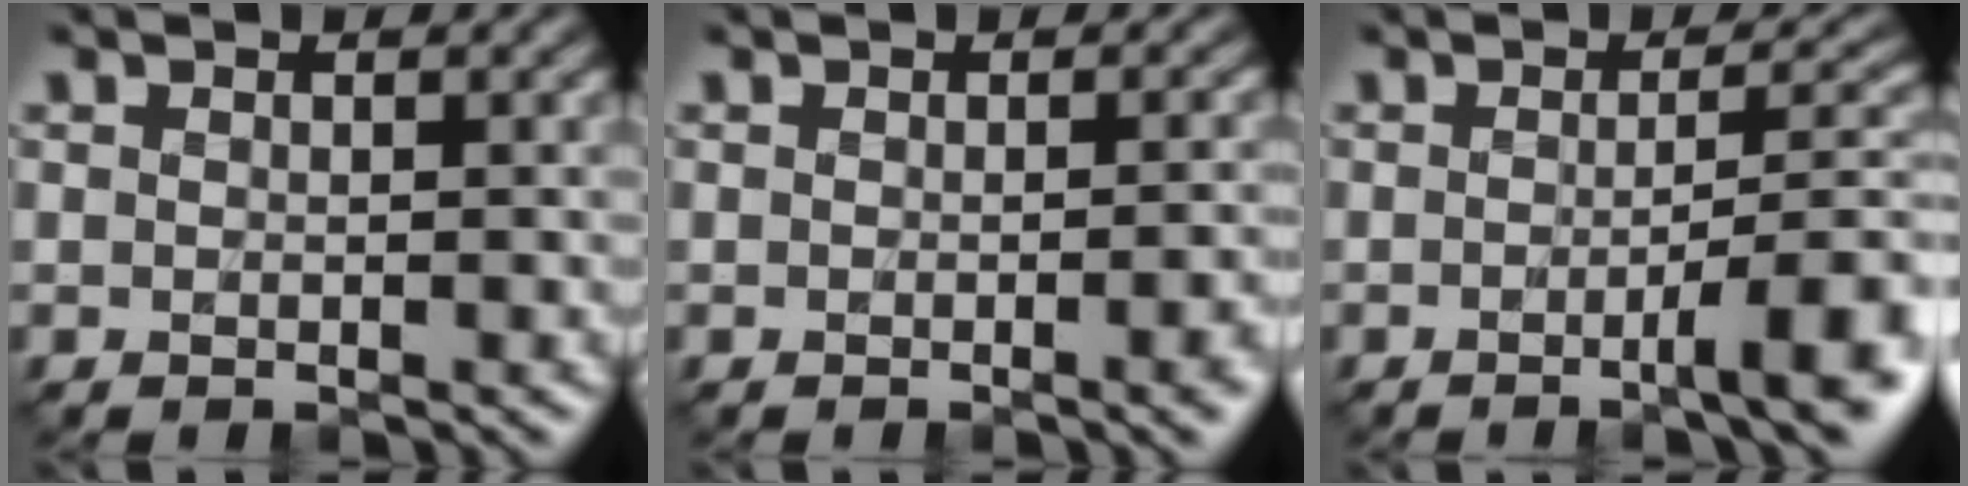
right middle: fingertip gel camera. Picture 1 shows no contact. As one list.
[{"total": 3.1, "force": [-0.8, 1.0, 2.8], "torque": [-0.020, -0.003, -0.005]}, {"total": 6.0, "force": [-1.9, 1.1, 5.6], "torque": [-0.069, 0.000, -0.029]}]